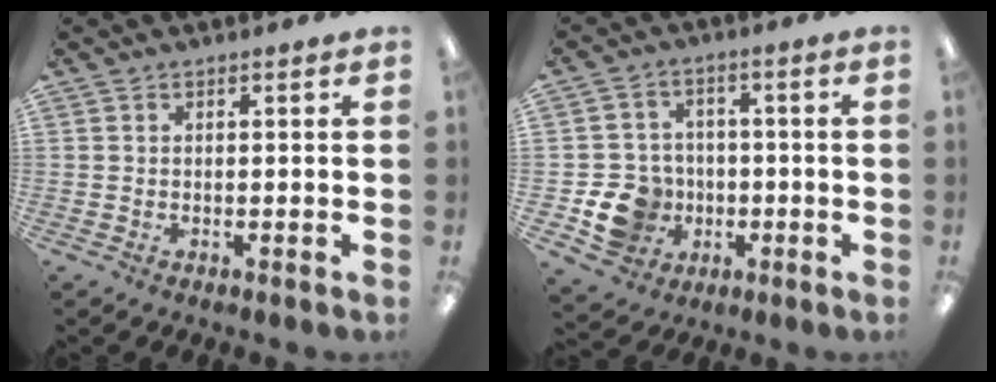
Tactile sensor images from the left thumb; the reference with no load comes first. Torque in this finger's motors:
{"motor_torque": [-0.01, 0.07, -0.01, 0.01, 0.02]}